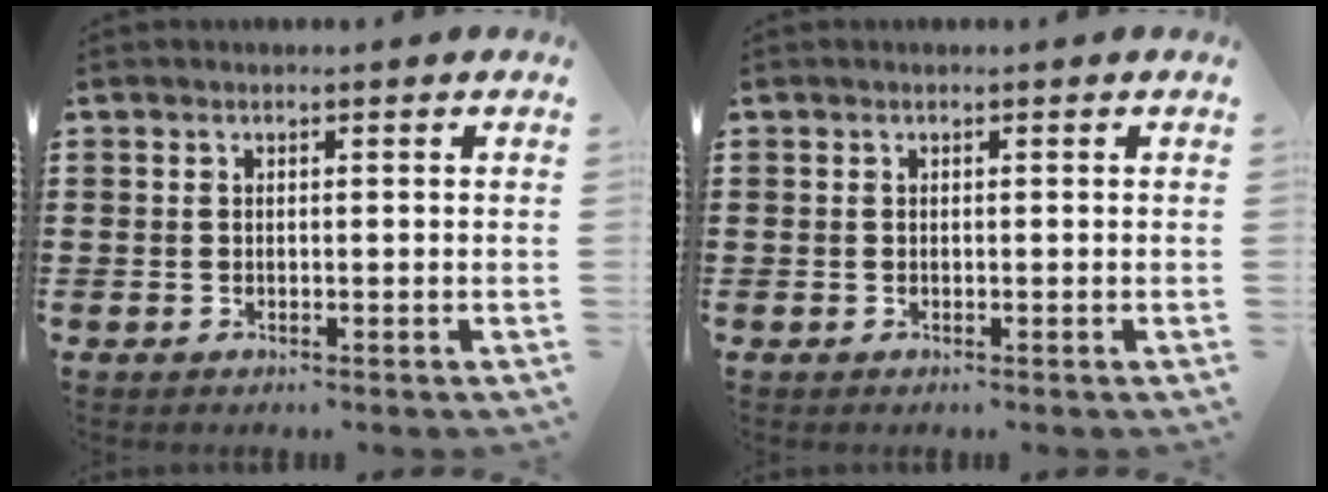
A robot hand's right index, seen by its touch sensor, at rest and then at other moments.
{"total": 0.0}